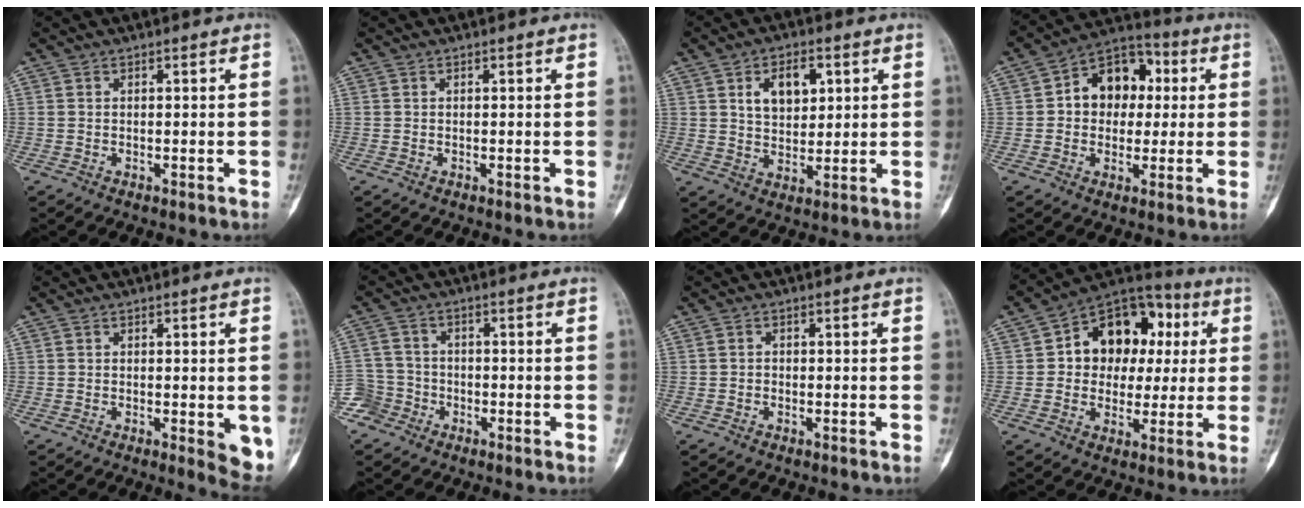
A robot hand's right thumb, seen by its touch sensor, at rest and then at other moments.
{"total": 0.0}
{"total": 8.4, "force": [2.9, 5.3, 5.9], "torque": [-0.065, -0.011, 0.051]}
{"total": 13.9, "force": [2.1, 10.5, 8.8], "torque": [-0.075, 0.023, 0.022]}
{"total": 5.2, "force": [-0.9, 1.8, 4.8], "torque": [-0.047, -0.011, -0.009]}
{"total": 5.6, "force": [-3.4, 4.4, 0.0], "torque": [0.024, 0.026, -0.076]}
{"total": 0.7, "force": [-0.3, 0.7, 0.2], "torque": [0.002, 0.003, -0.008]}
{"total": 16.4, "force": [2.9, 12.4, 10.4], "torque": [-0.083, 0.025, 0.037]}